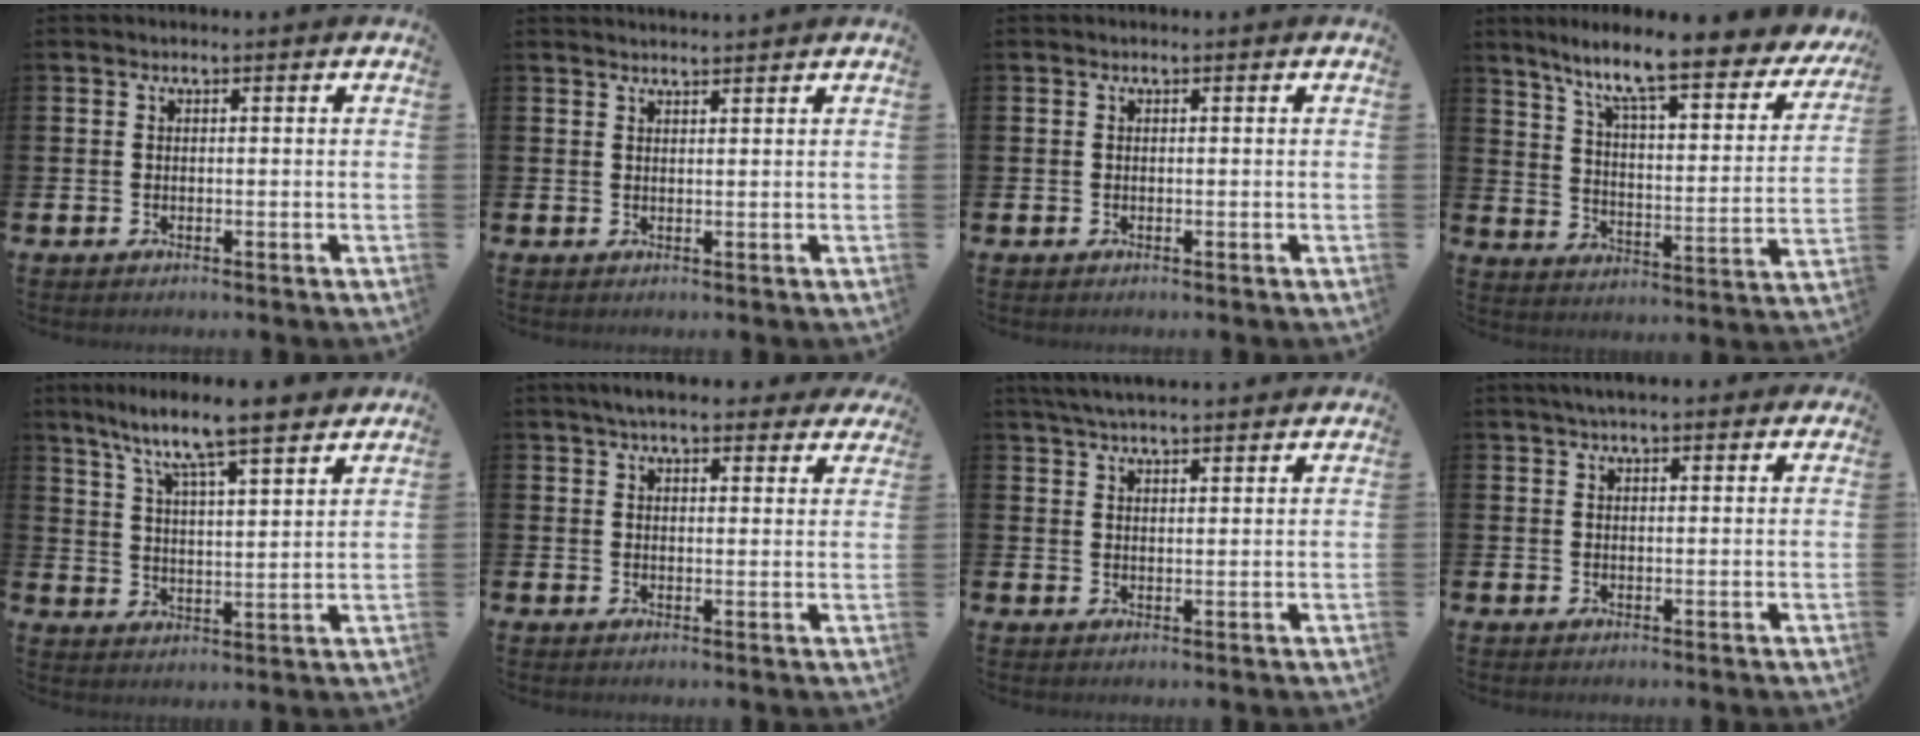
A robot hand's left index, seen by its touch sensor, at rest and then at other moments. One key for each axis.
{"total": 1.6, "fx": 1.5, "fy": -0.1, "fz": 0.1, "tx": 0.005, "ty": -0.010, "tz": 0.027}
{"total": 0.0}
{"total": 10.0, "fx": 8.3, "fy": 1.3, "fz": 5.5, "tx": -0.125, "ty": -0.064, "tz": 0.132}
{"total": 9.0, "fx": 8.3, "fy": 0.2, "fz": 3.7, "tx": -0.096, "ty": -0.053, "tz": 0.141}
{"total": 5.4, "fx": 4.8, "fy": 1.3, "fz": 2.1, "tx": -0.039, "ty": -0.015, "tz": 0.086}
{"total": 4.5, "fx": 4.3, "fy": 0.3, "fz": 1.2, "tx": -0.039, "ty": -0.011, "tz": 0.081}
{"total": 3.1, "fx": 2.6, "fy": 0.8, "fz": 1.5, "tx": -0.023, "ty": -0.004, "tz": 0.044}